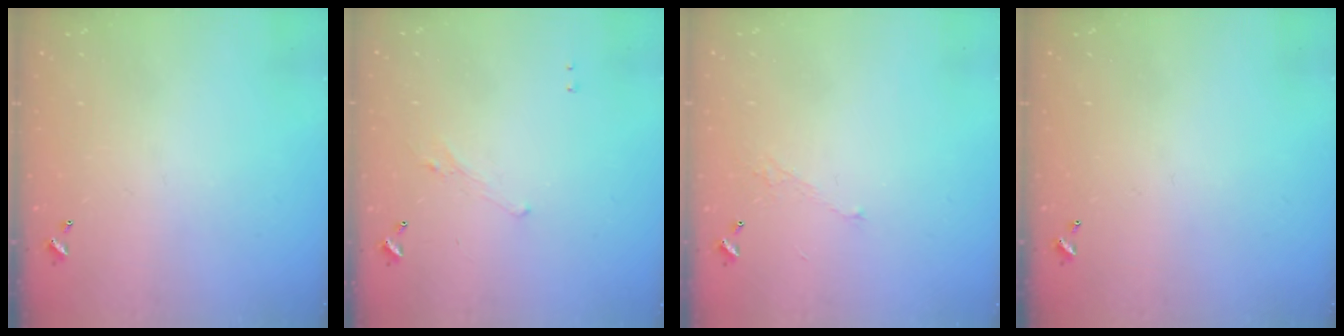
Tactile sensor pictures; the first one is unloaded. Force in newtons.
{"total": 1.2, "press": 0.9, "slide": 0.8}
{"total": 3.5, "press": 3.5, "slide": 0.7}
{"total": 0.0}